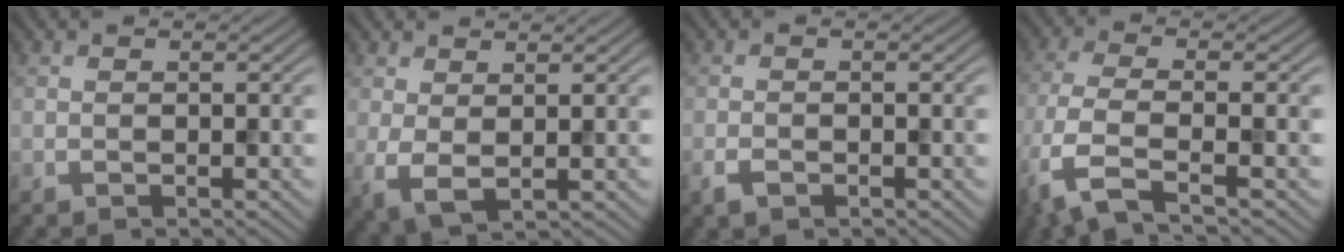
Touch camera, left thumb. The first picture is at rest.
{"total": 3.3, "force": [1.0, 1.6, 2.7], "torque": [-0.069, -0.005, 0.019]}
{"total": 1.6, "force": [-1.0, 0.8, 1.0], "torque": [-0.022, -0.003, -0.021]}
{"total": 7.3, "force": [-3.7, 2.1, 6.0], "torque": [-0.140, -0.012, -0.092]}